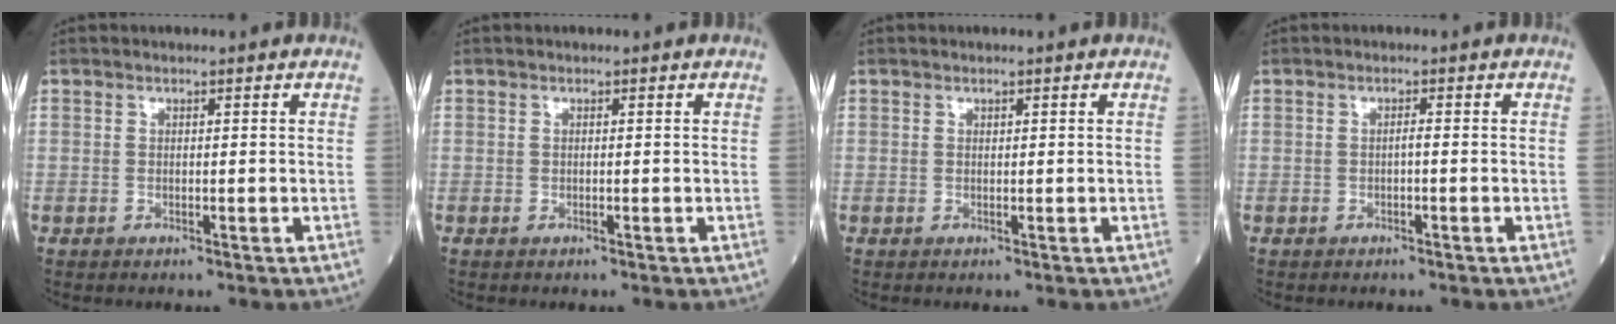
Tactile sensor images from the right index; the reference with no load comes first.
{"total": 0.0}
{"total": 0.0}
{"total": 0.6, "force": [-0.2, 0.0, 0.6], "torque": [-0.008, 0.002, -0.005]}